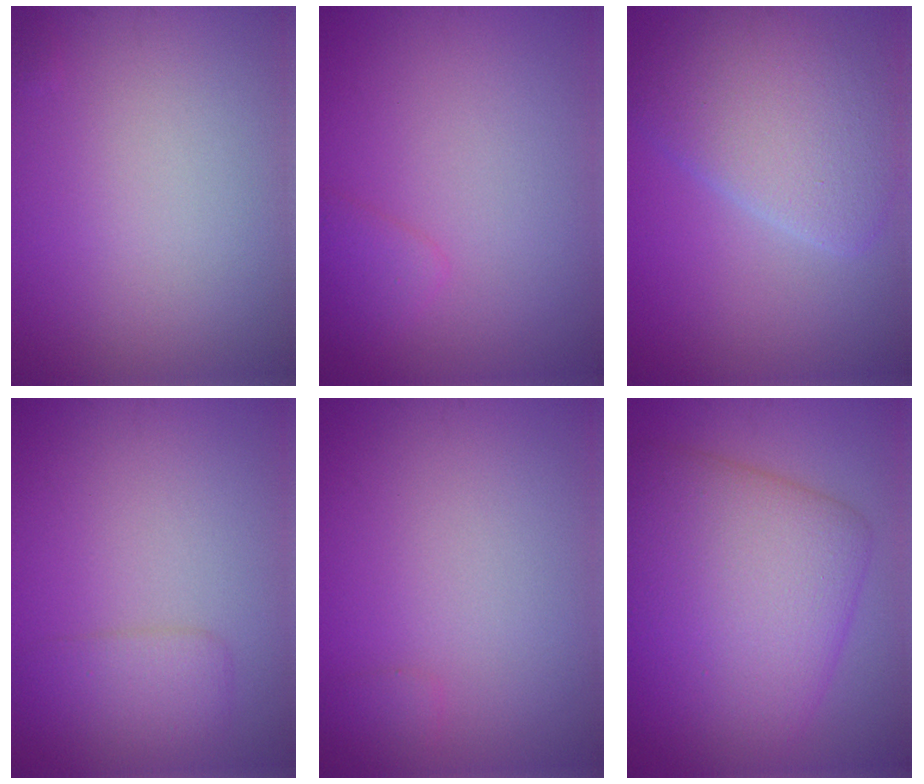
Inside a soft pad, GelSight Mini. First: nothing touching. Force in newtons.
{"total": 1.4, "press": 1.4, "slide": 0.1}
{"total": 6.1, "press": 6.1, "slide": 0.6}
{"total": 2.6, "press": 2.6, "slide": 0.0}
{"total": 0.7, "press": 0.7, "slide": 0.0}
{"total": 11.0, "press": 11.0, "slide": 0.2}